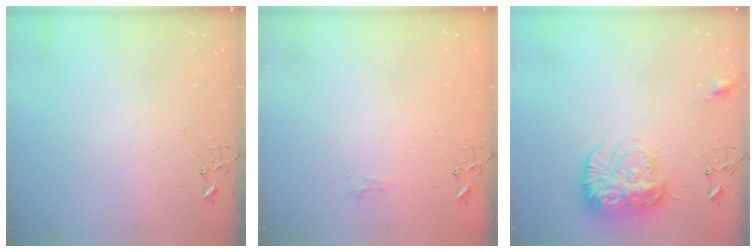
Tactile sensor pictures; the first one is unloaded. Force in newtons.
{"total": 6.1, "press": 6.1, "slide": 0.8}
{"total": 17.7, "press": 17.6, "slide": 1.4}